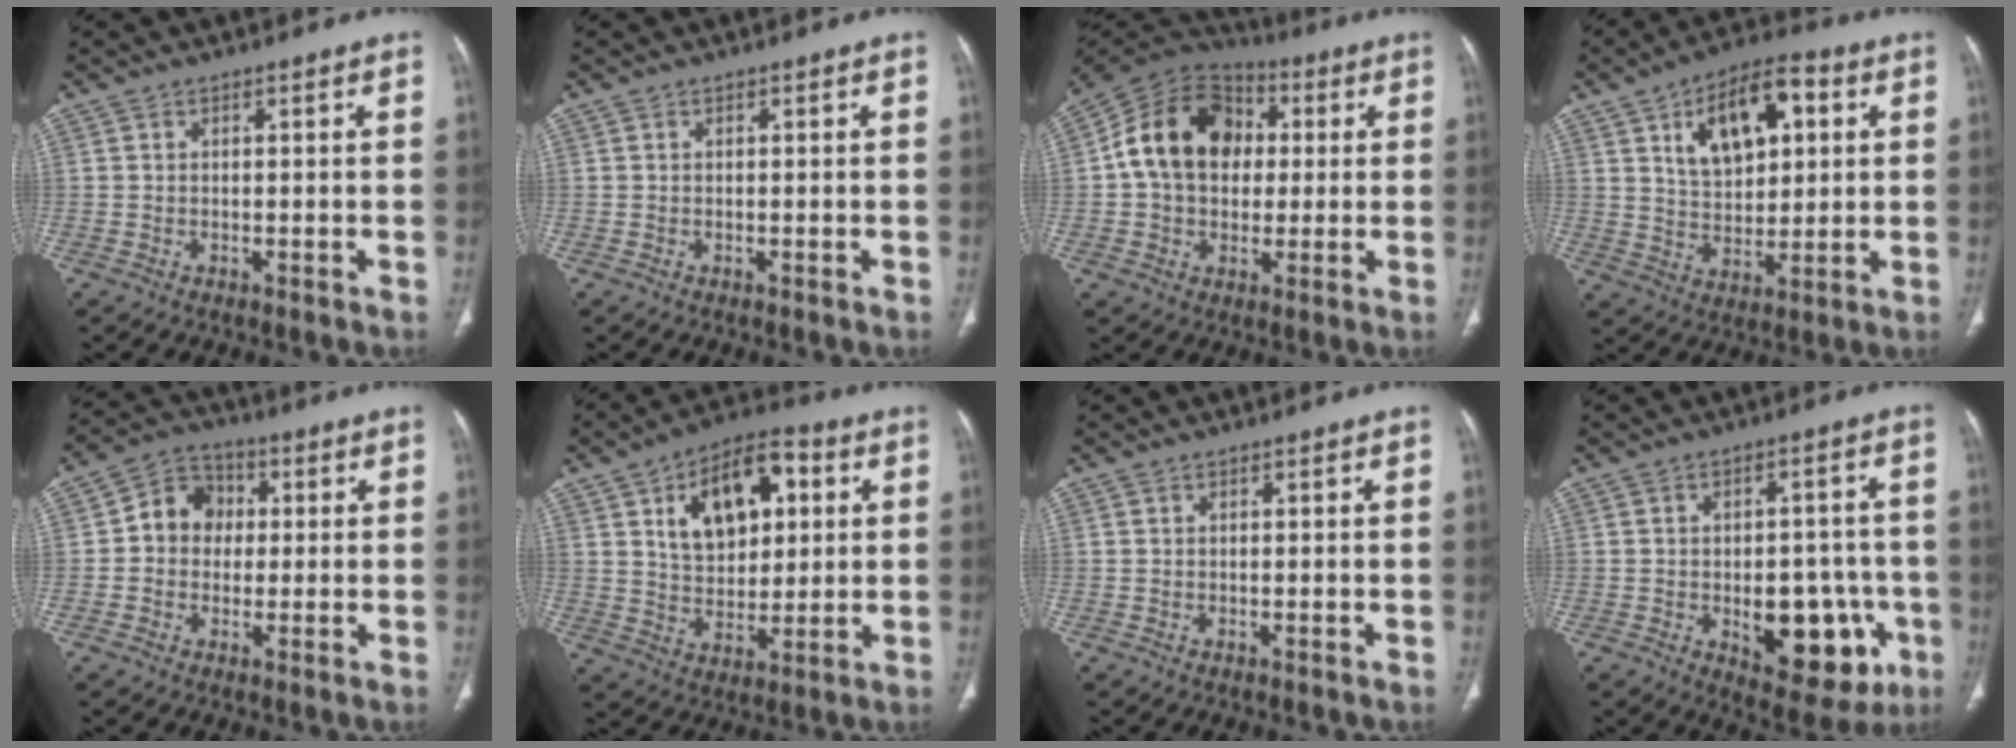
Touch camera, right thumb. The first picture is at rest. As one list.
[{"total": 0.0}, {"total": 17.0, "force": [2.0, 12.9, 10.9], "torque": [-0.162, 0.028, 0.024]}, {"total": 15.0, "force": [5.1, 8.2, 11.5], "torque": [-0.154, 0.001, 0.085]}, {"total": 8.0, "force": [0.5, 7.0, 3.9], "torque": [-0.034, 0.020, -0.006]}, {"total": 16.1, "force": [5.1, 9.7, 11.9], "torque": [-0.151, 0.002, 0.083]}, {"total": 0.0}, {"total": 15.9, "force": [-4.6, 8.8, 12.4], "torque": [-0.119, 0.019, -0.042]}]